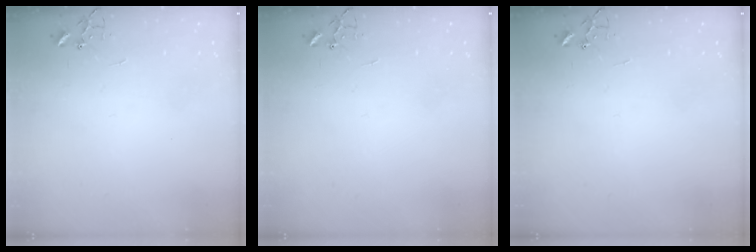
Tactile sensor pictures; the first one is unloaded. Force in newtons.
{"total": 0.0}
{"total": 0.0}